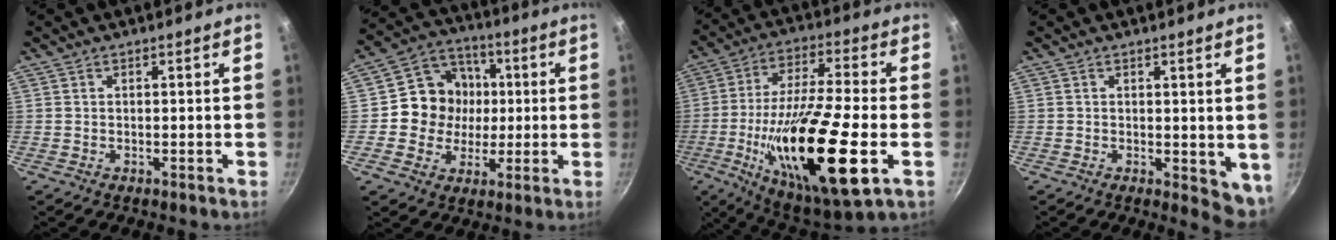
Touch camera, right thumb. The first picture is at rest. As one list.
[{"total": 12.2, "force": [0.4, 11.3, 4.6], "torque": [-0.042, 0.020, -0.005]}, {"total": 26.2, "force": [-6.7, 7.1, 24.4], "torque": [-0.427, 0.017, -0.112]}, {"total": 5.2, "force": [0.7, 2.7, 4.4], "torque": [-0.047, -0.007, 0.013]}]